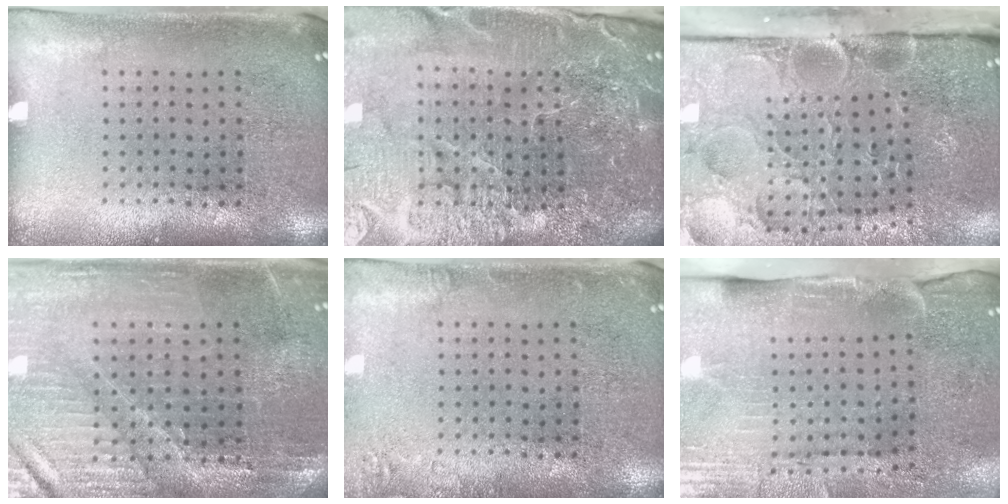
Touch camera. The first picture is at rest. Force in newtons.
{"total": 6.3, "press": 5.6, "slide": 2.9}
{"total": 5.1, "press": 4.1, "slide": 3.1}
{"total": 3.2, "press": 3.1, "slide": 0.3}
{"total": 1.5, "press": 1.5, "slide": 0.2}
{"total": 4.6, "press": 3.8, "slide": 2.6}